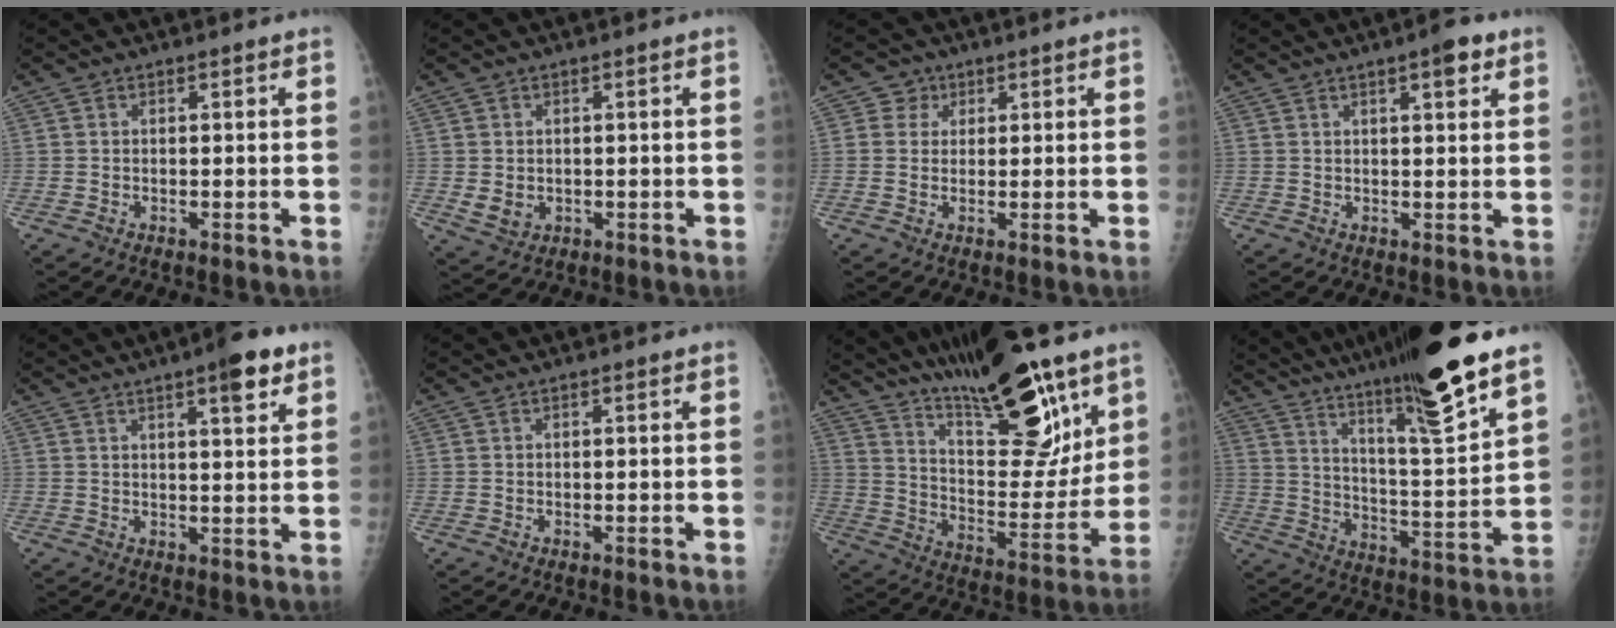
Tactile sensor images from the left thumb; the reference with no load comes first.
{"total": 3.6, "force": [-0.2, 3.0, 1.9], "torque": [-0.025, -0.003, 0.008]}
{"total": 2.8, "force": [1.1, 2.5, 0.1], "torque": [0.019, -0.002, 0.010]}
{"total": 4.4, "force": [2.5, 1.2, 3.4], "torque": [-0.038, -0.009, 0.030]}
{"total": 7.1, "force": [4.2, 1.6, 5.6], "torque": [-0.069, -0.018, 0.055]}
{"total": 0.0}
{"total": 23.5, "force": [15.7, 6.7, 16.1], "torque": [-0.218, -0.077, 0.261]}
{"total": 22.3, "force": [15.9, 1.7, 15.5], "torque": [-0.234, -0.070, 0.261]}